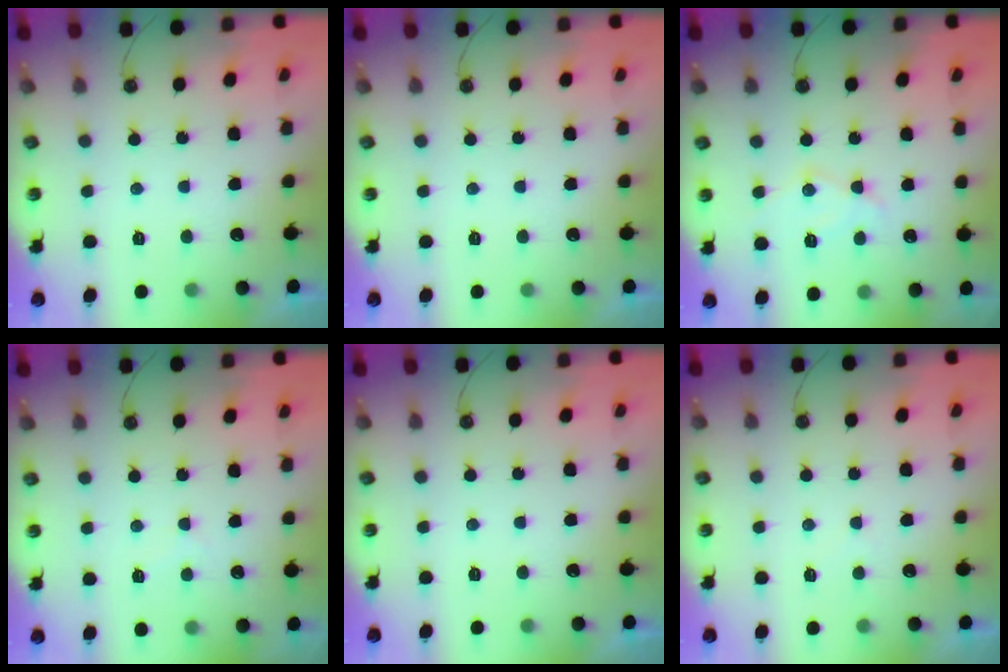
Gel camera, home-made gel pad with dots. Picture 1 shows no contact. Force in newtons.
{"total": 0.0}
{"total": 11.0, "press": 10.9, "slide": 0.7}
{"total": 3.2, "press": 3.1, "slide": 0.5}
{"total": 0.0}
{"total": 3.4, "press": 3.4, "slide": 0.4}